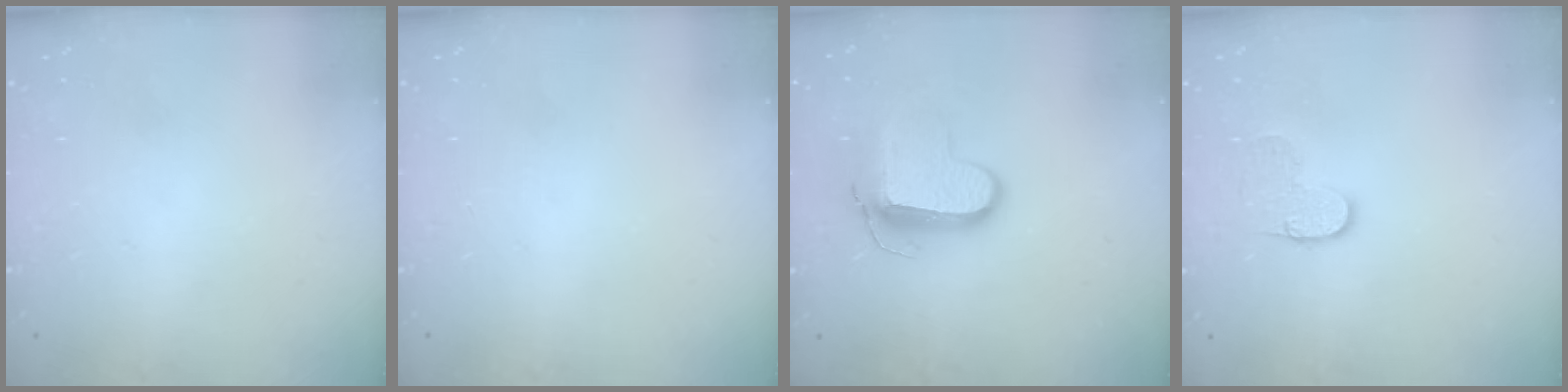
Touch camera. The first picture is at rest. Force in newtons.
{"total": 0.0}
{"total": 10.7, "press": 10.6, "slide": 1.1}
{"total": 6.3, "press": 6.3, "slide": 0.3}